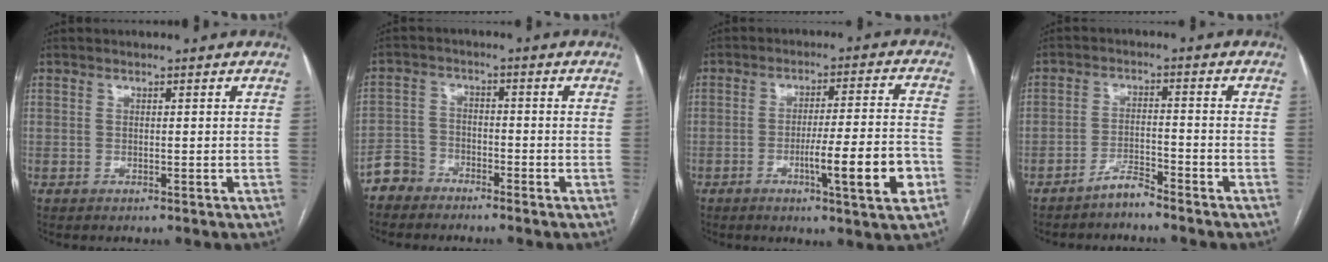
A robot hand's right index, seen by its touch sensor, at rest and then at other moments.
{"total": 4.2, "force": [-3.6, 2.2, -0.2], "torque": [0.006, 0.003, -0.077]}
{"total": 11.4, "force": [-4.2, 0.0, 10.6], "torque": [-0.163, -0.006, -0.063]}
{"total": 3.1, "force": [-3.0, 0.3, 1.0], "torque": [-0.014, -0.006, -0.057]}